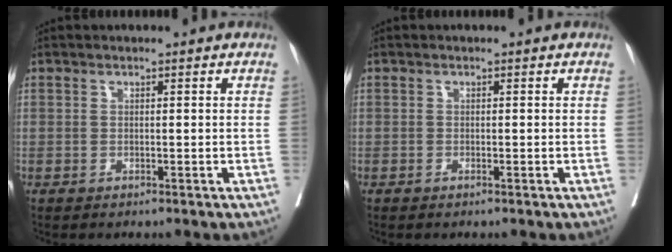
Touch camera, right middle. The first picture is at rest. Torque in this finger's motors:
{"motor_torque": [-0.02, -0.69, -0.04, -0.01]}